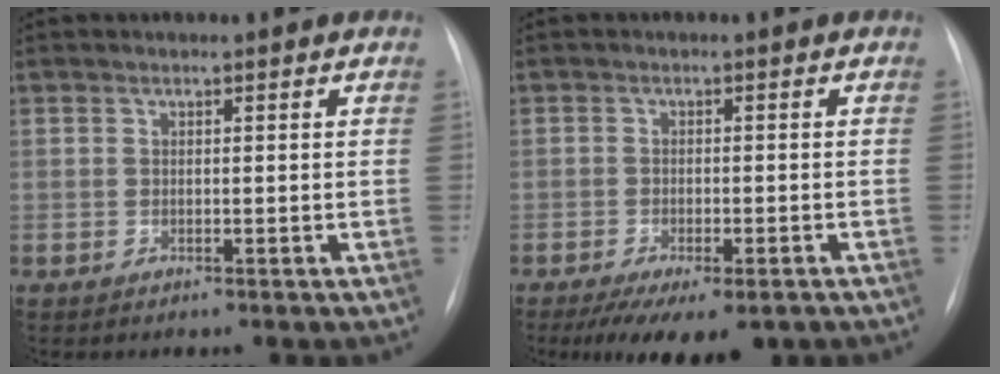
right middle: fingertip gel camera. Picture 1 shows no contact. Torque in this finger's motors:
{"motor_torque": [0.45, -0.61, -0.02, 0.00]}